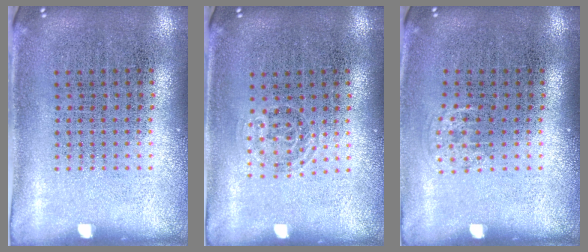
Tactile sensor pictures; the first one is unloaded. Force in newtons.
{"total": 0.7, "press": 0.5, "slide": 0.5}
{"total": 0.6, "press": 0.5, "slide": 0.3}